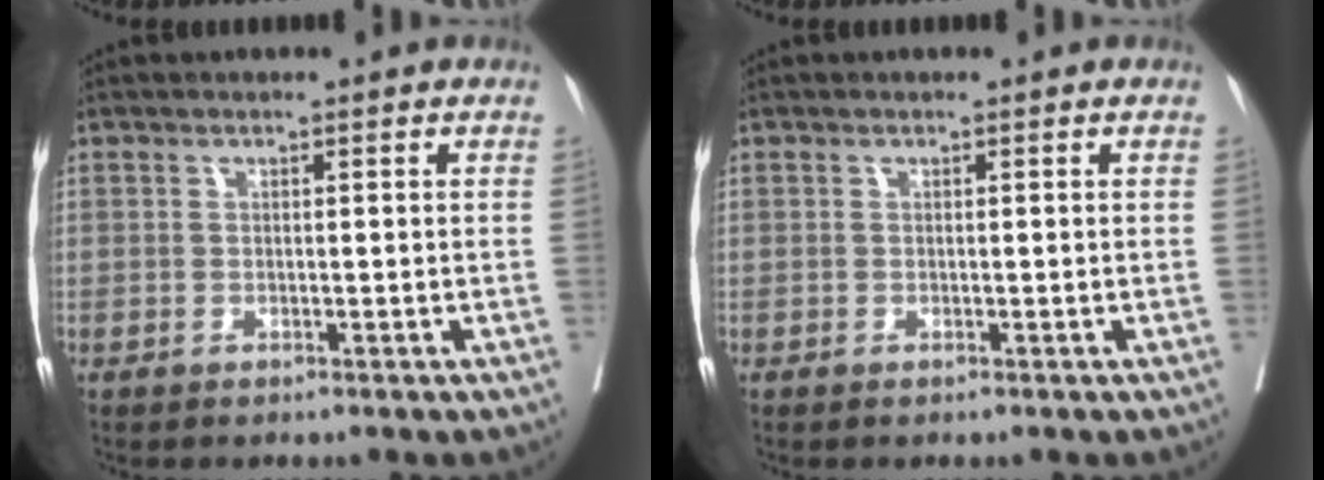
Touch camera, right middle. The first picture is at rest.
{"total": 0.0}